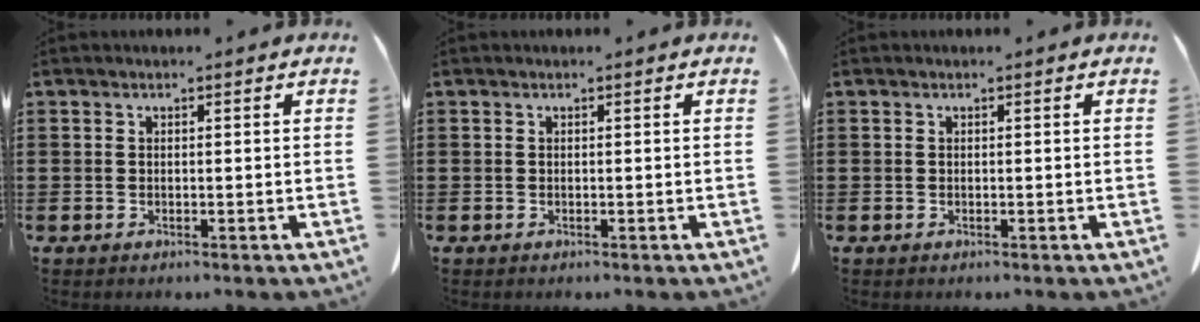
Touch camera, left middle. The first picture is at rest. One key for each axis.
{"total": 0.0}
{"total": 0.0}